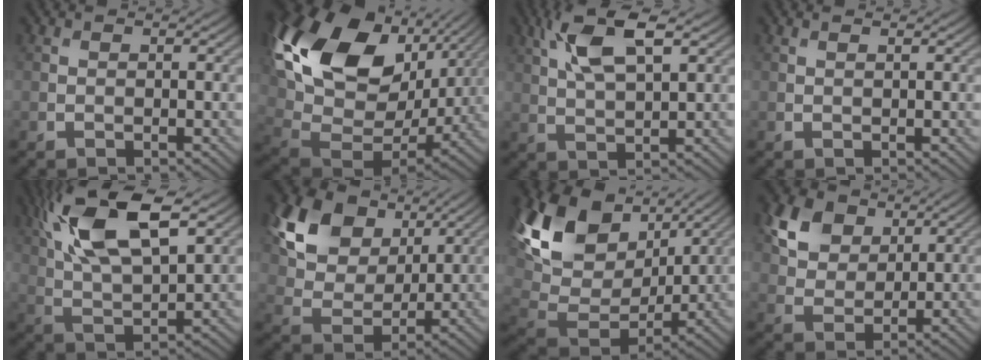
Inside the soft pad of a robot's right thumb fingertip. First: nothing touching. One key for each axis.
{"total": 20.3, "fx": 7.8, "fy": 13.2, "fz": 13.3, "tx": -0.303, "ty": 0.010, "tz": 0.160}
{"total": 8.5, "fx": 3.9, "fy": 3.0, "fz": 7.0, "tx": -0.147, "ty": 0.013, "tz": 0.077}
{"total": 0.6, "fx": 0.5, "fy": 0.0, "fz": 0.4, "tx": -0.011, "ty": 0.004, "tz": 0.006}
{"total": 15.1, "fx": 6.8, "fy": 5.9, "fz": 12.1, "tx": -0.260, "ty": 0.020, "tz": 0.122}
{"total": 12.9, "fx": 6.5, "fy": 8.6, "fz": 7.1, "tx": -0.176, "ty": 0.024, "tz": 0.112}
{"total": 16.4, "fx": 7.5, "fy": 10.2, "fz": 10.4, "tx": -0.262, "ty": 0.020, "tz": 0.150}
{"total": 7.0, "fx": 3.7, "fy": 4.8, "fz": 3.5, "tx": -0.092, "ty": 0.003, "tz": 0.065}